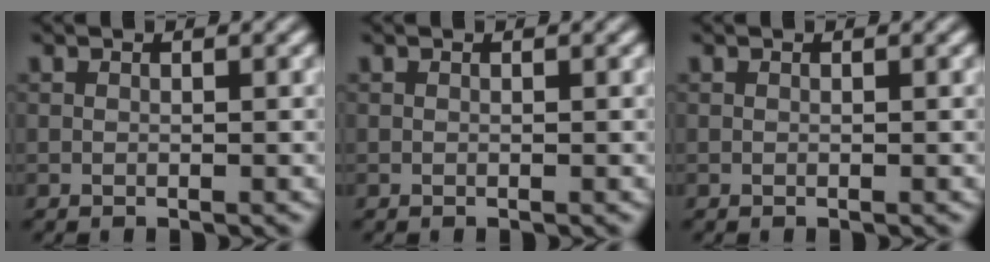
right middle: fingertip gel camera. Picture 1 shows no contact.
{"total": 0.0}
{"total": 0.0}